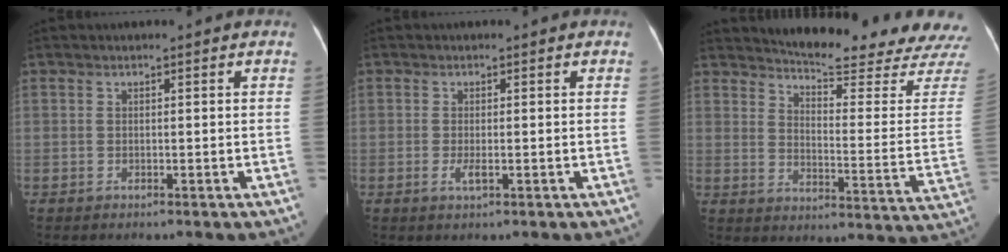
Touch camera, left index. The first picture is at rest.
{"total": 1.4, "force": [-0.6, 0.3, 1.3], "torque": [-0.030, -0.007, -0.011]}
{"total": 20.4, "force": [19.6, -0.2, 5.8], "torque": [-0.093, -0.124, 0.234]}